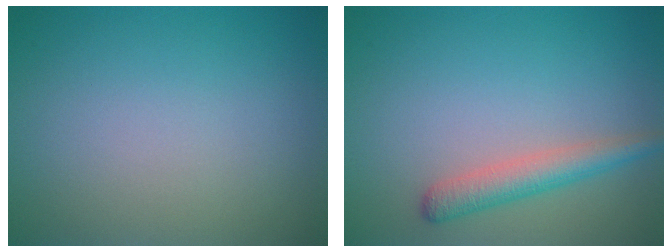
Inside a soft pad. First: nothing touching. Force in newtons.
{"total": 2.8, "press": 2.8, "slide": 0.2}